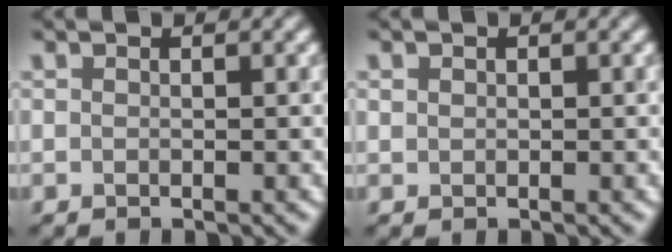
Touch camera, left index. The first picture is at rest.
{"total": 0.0}